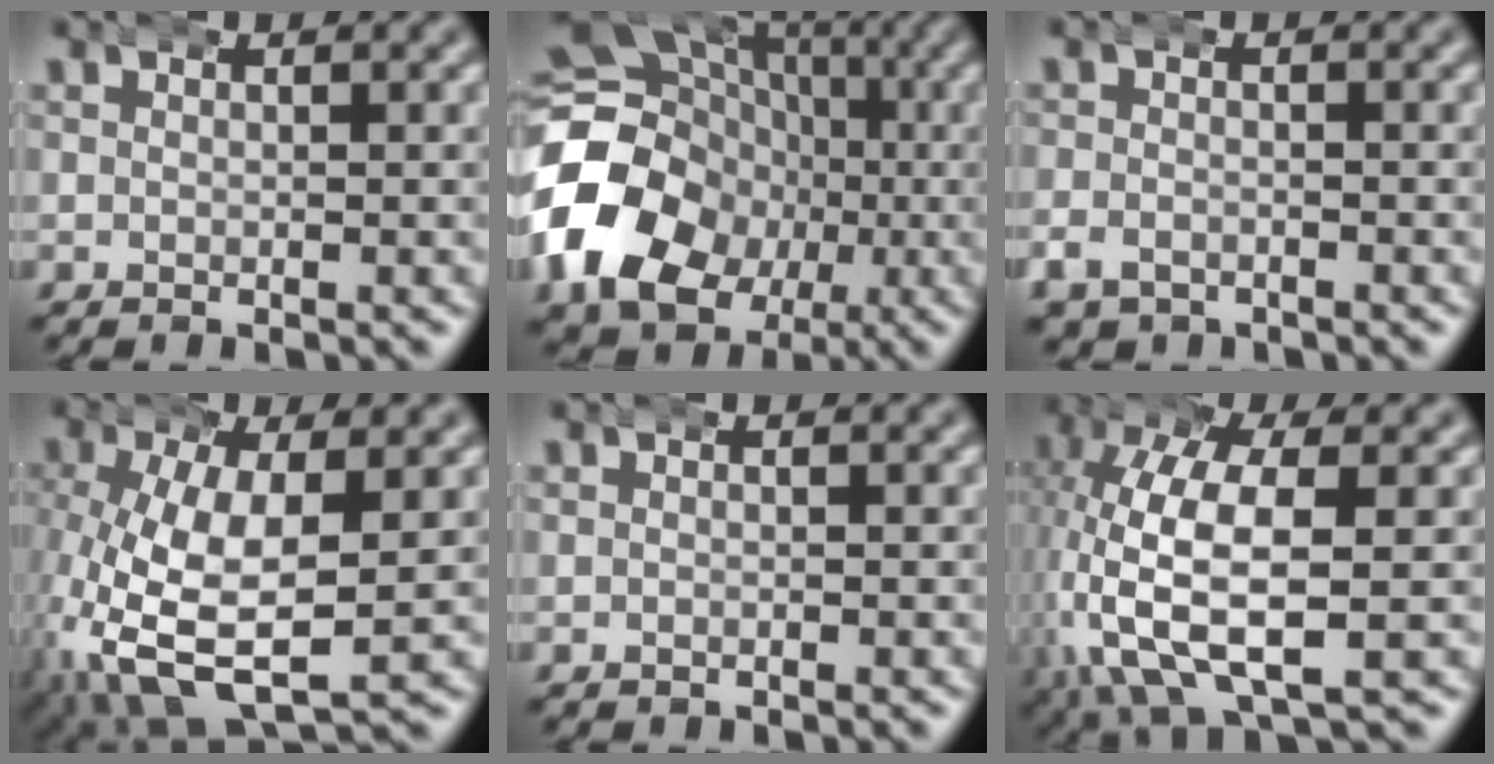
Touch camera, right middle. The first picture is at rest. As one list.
[{"total": 17.9, "force": [-2.5, 15.5, 8.6], "torque": [-0.179, -0.039, -0.046]}, {"total": 2.5, "force": [-1.7, 1.8, 0.6], "torque": [-0.024, -0.009, -0.026]}, {"total": 9.6, "force": [-1.4, 5.5, 7.7], "torque": [-0.181, -0.036, 0.000]}, {"total": 0.0}, {"total": 9.6, "force": [-0.8, 5.3, 7.9], "torque": [-0.190, -0.038, 0.010]}]